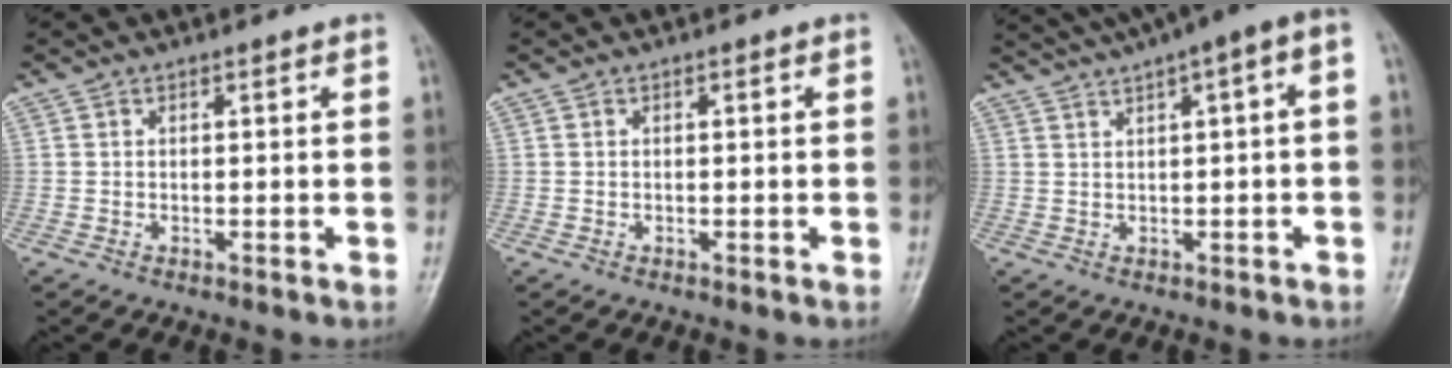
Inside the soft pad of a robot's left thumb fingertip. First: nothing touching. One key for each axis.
{"total": 0.0}
{"total": 10.3, "fx": 4.1, "fy": 2.4, "fz": 9.1, "tx": -0.139, "ty": 0.038, "tz": 0.056}